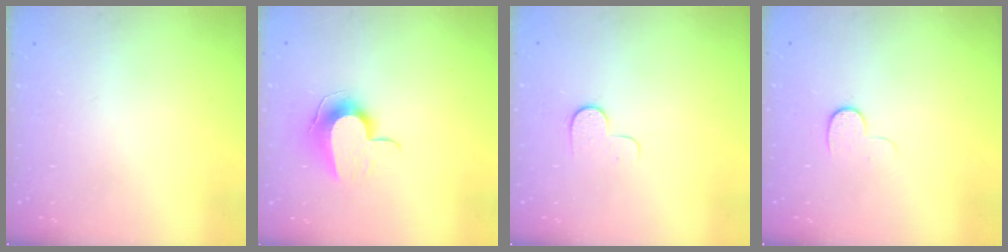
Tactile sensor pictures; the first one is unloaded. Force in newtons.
{"total": 9.5, "press": 9.5, "slide": 0.5}
{"total": 5.8, "press": 5.8, "slide": 0.6}
{"total": 4.9, "press": 4.8, "slide": 1.2}